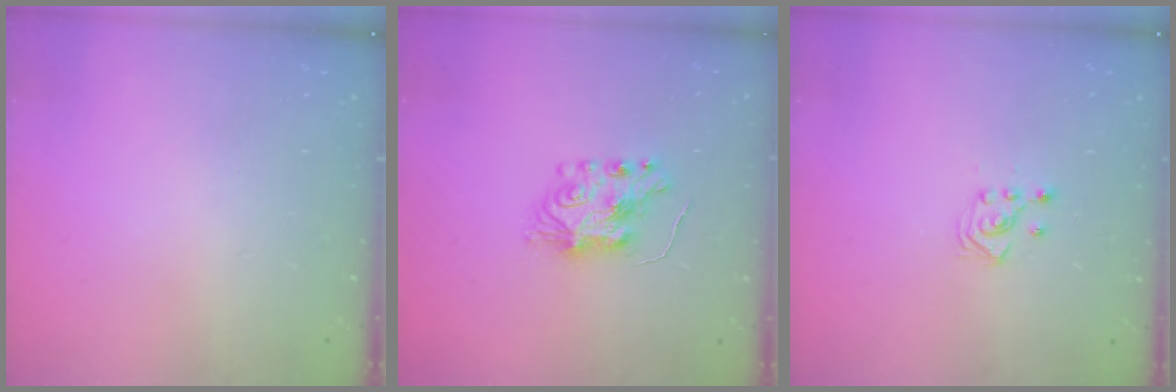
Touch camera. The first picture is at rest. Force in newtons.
{"total": 8.7, "press": 8.6, "slide": 0.9}
{"total": 3.0, "press": 2.8, "slide": 1.0}